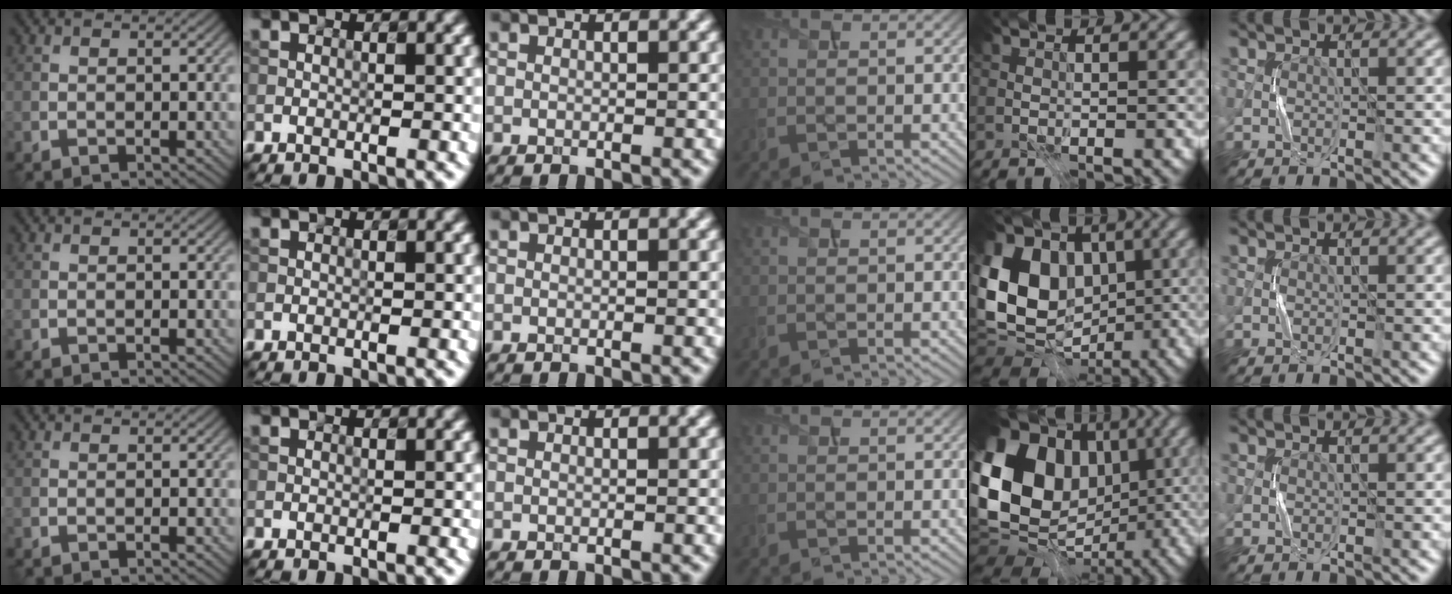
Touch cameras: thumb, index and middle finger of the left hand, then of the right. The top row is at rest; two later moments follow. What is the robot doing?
{"motion": "press", "object": "sticker"}